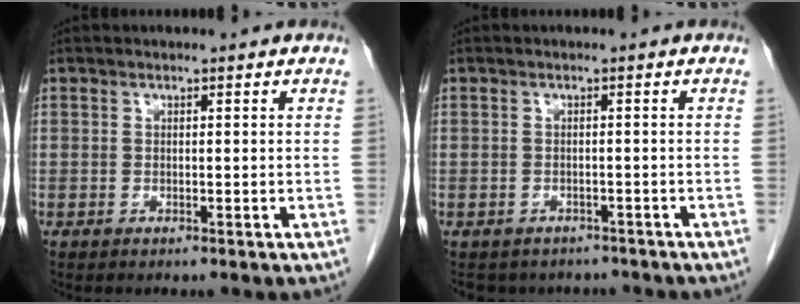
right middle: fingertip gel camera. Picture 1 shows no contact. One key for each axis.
{"total": 6.5, "fx": -5.6, "fy": 3.2, "fz": 0.6, "tx": -0.001, "ty": 0.007, "tz": -0.064}